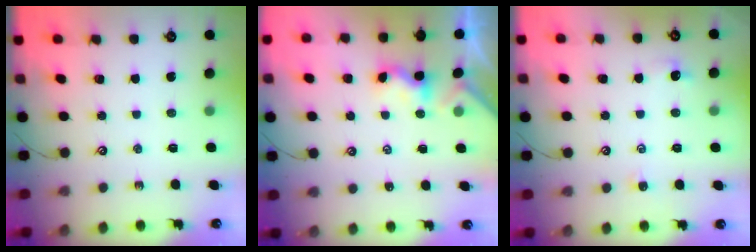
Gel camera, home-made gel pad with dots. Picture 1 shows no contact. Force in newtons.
{"total": 1.2, "press": 1.1, "slide": 0.5}
{"total": 0.0}